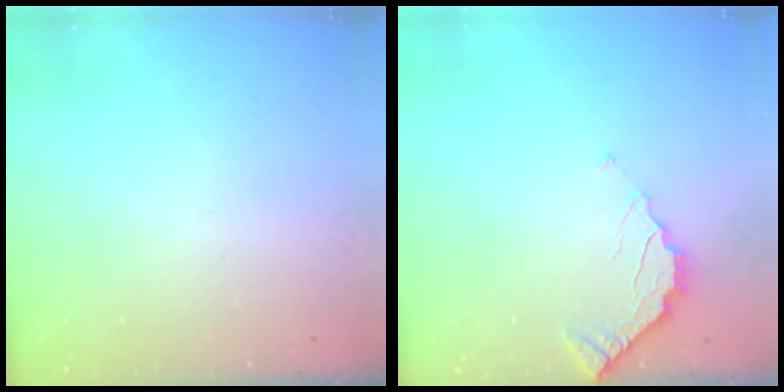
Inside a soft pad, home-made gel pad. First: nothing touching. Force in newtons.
{"total": 2.3, "press": 2.3, "slide": 0.2}